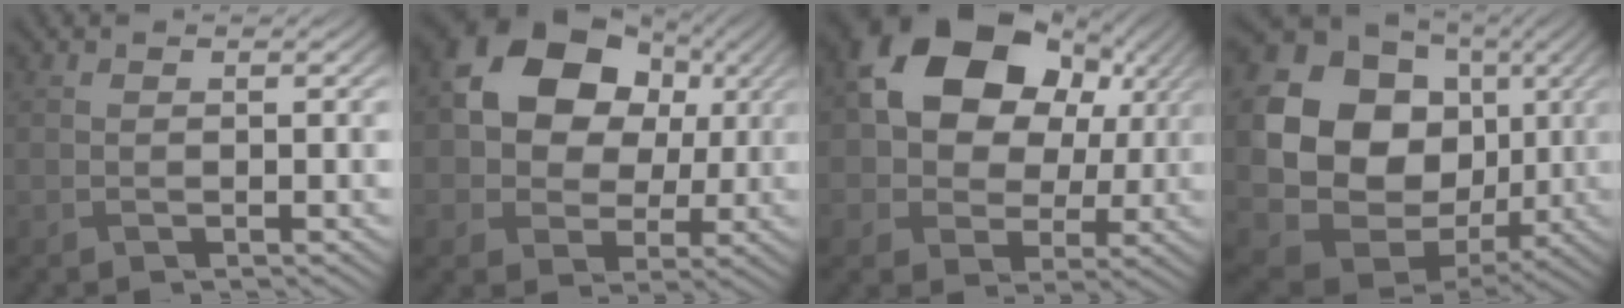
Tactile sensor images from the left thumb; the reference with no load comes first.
{"total": 14.2, "force": [3.5, 10.8, 8.5], "torque": [-0.180, 0.024, 0.054]}
{"total": 17.1, "force": [5.3, 12.7, 10.1], "torque": [-0.213, 0.032, 0.103]}
{"total": 20.4, "force": [2.9, 17.2, 10.6], "torque": [-0.255, -0.019, 0.069]}